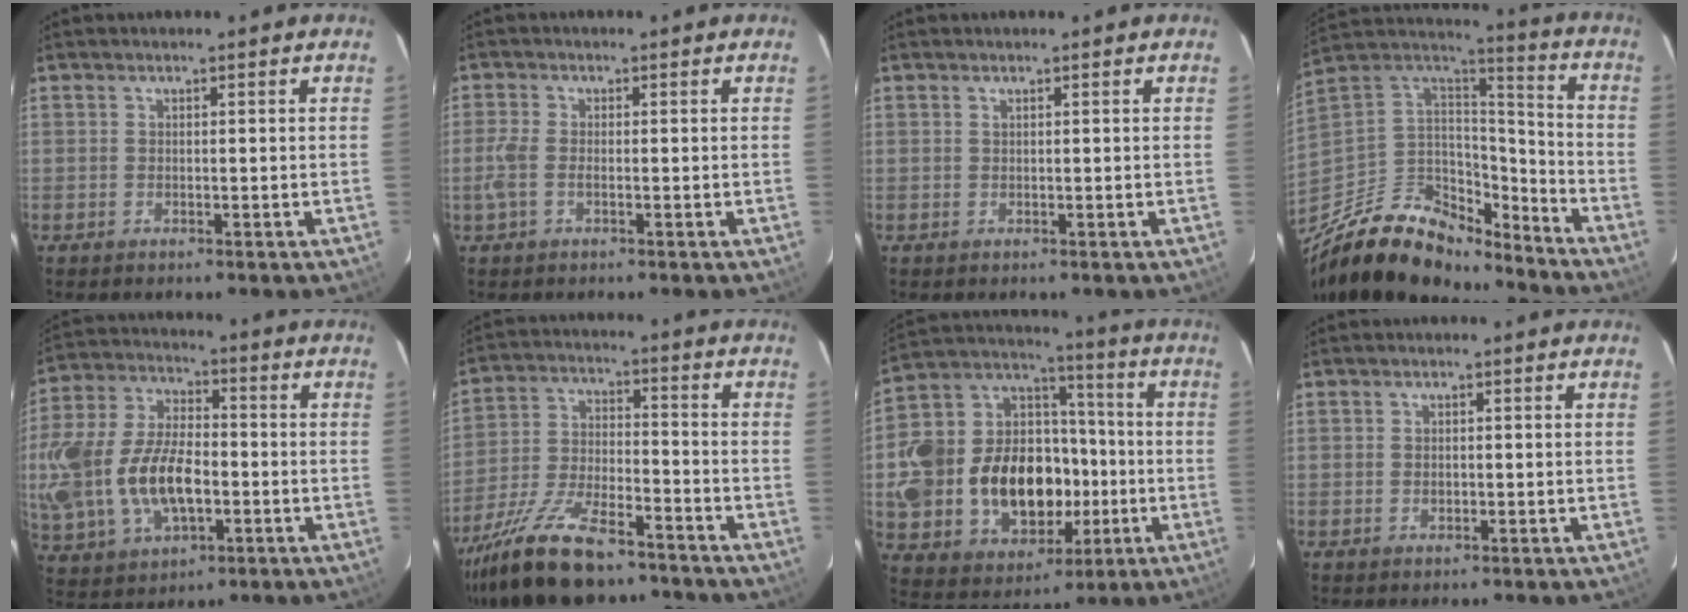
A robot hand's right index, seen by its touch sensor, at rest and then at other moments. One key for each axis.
{"total": 3.5, "fx": -0.9, "fy": 1.5, "fz": 3.0, "tx": -0.073, "ty": -0.002, "tz": -0.020}
{"total": 0.0}
{"total": 23.7, "fx": -17.3, "fy": 10.4, "fz": 12.3, "tx": -0.262, "ty": 0.006, "tz": -0.287}
{"total": 23.7, "fx": -4.0, "fy": 13.9, "fz": 18.8, "tx": -0.437, "ty": -0.007, "tz": -0.057}
{"total": 19.5, "fx": -14.7, "fy": 6.5, "fz": 11.1, "tx": -0.231, "ty": -0.033, "tz": -0.252}
{"total": 24.7, "fx": -4.3, "fy": 18.3, "fz": 16.0, "tx": -0.368, "ty": 0.041, "tz": -0.045}
{"total": 1.1, "fx": -0.1, "fy": 0.9, "fz": 0.6, "tx": -0.010, "ty": 0.003, "tz": -0.001}